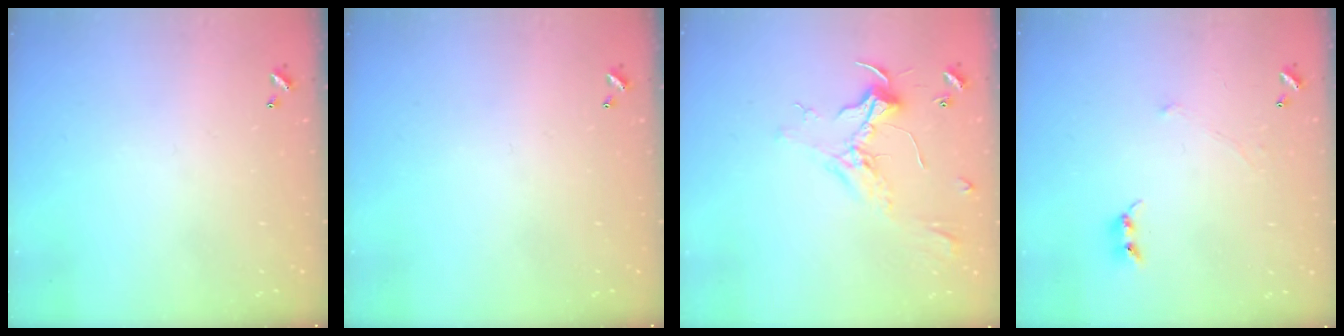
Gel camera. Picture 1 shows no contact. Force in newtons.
{"total": 0.0}
{"total": 2.5, "press": 2.3, "slide": 0.8}
{"total": 1.5, "press": 1.4, "slide": 0.6}